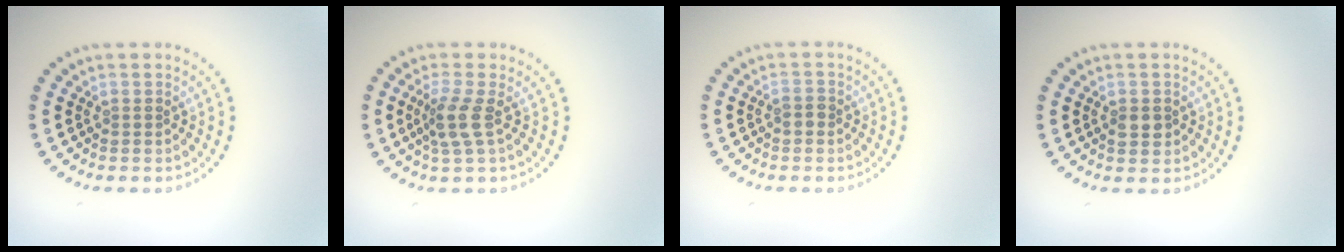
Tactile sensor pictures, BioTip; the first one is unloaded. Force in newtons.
{"total": 2.5, "press": 2.0, "slide": 1.6}
{"total": 1.2, "press": 1.1, "slide": 0.4}
{"total": 1.7, "press": 1.7, "slide": 0.2}